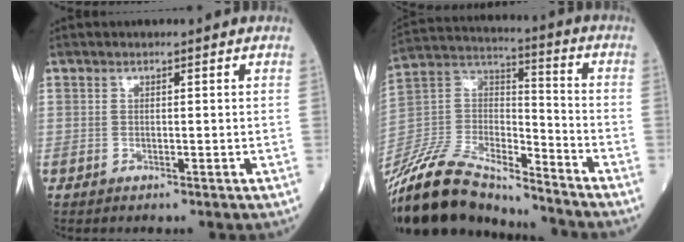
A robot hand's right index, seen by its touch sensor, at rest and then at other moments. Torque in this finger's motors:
{"motor_torque": [-1.14, -0.78, -1.05, -0.21]}